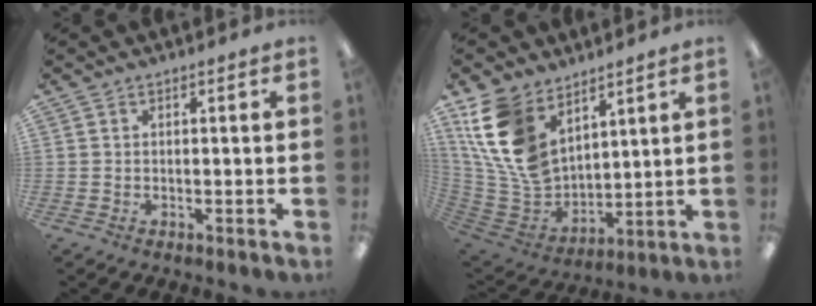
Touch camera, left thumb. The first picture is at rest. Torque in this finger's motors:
{"motor_torque": [0.71, 0.46, 1.31, -1.29, 0.49]}